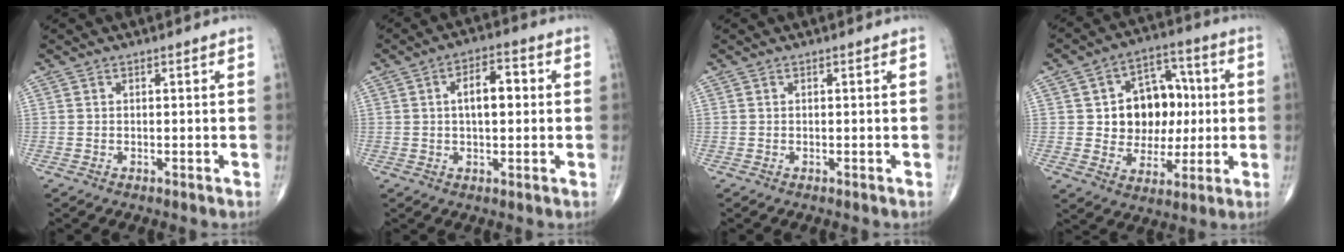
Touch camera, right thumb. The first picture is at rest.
{"total": 7.2, "force": [1.0, 3.5, 6.2], "torque": [-0.087, 0.012, 0.009]}
{"total": 0.0}
{"total": 14.5, "force": [1.3, 11.2, 9.2], "torque": [-0.077, 0.020, 0.028]}